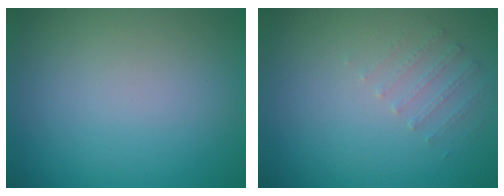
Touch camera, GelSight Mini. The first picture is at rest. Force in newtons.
{"total": 1.1, "press": 0.7, "slide": 0.8}